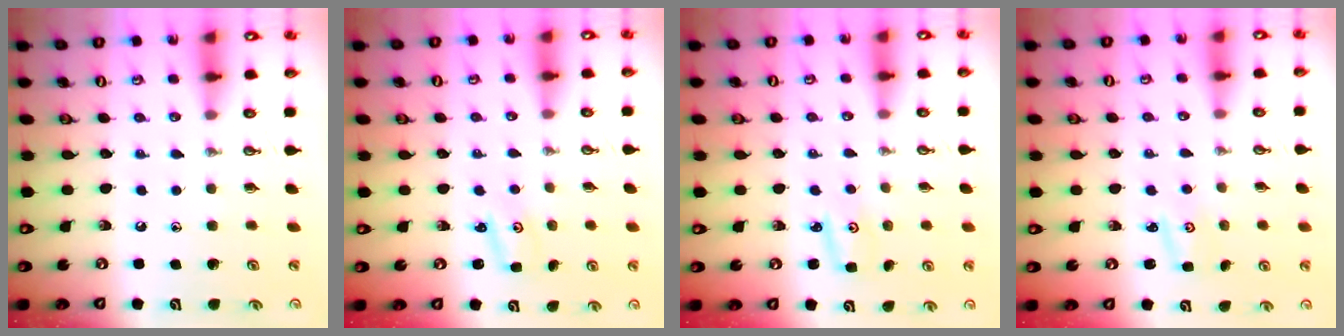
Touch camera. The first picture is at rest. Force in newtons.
{"total": 2.2, "press": 2.2, "slide": 0.3}
{"total": 2.9, "press": 2.9, "slide": 0.2}
{"total": 2.6, "press": 2.6, "slide": 0.4}